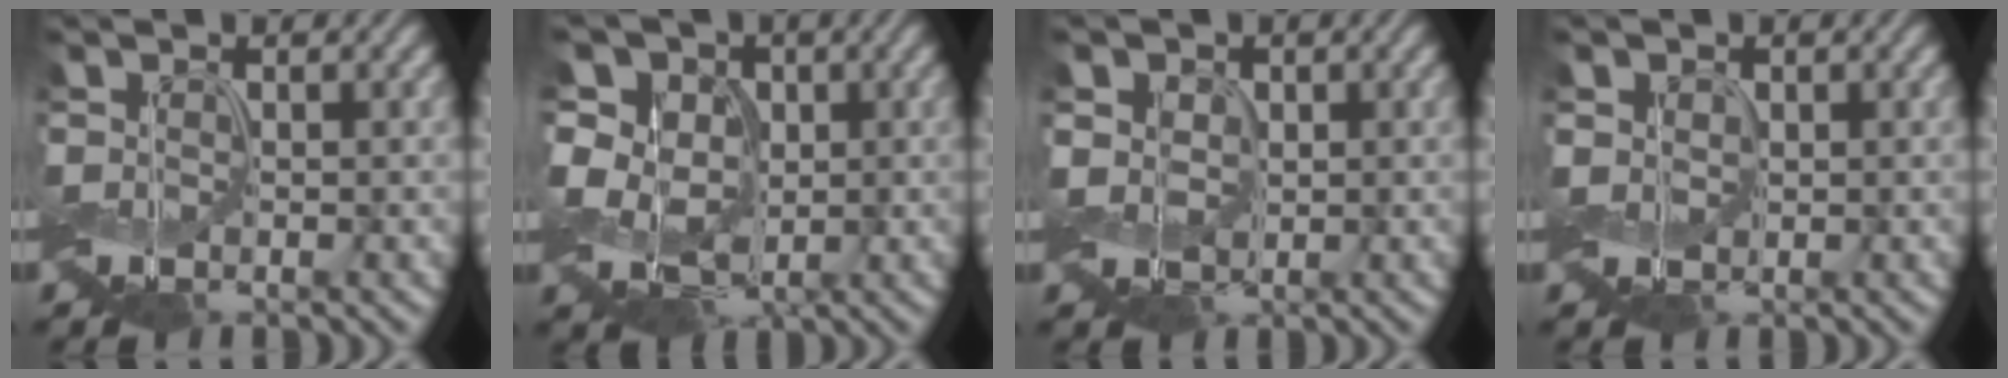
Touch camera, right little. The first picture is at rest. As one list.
[{"total": 8.6, "force": [1.8, 6.9, 4.8], "torque": [-0.093, 0.021, 0.002]}, {"total": 2.9, "force": [0.1, 2.5, 1.4], "torque": [-0.032, 0.003, -0.009]}, {"total": 1.5, "force": [0.1, 1.4, 0.7], "torque": [-0.020, 0.001, -0.004]}]